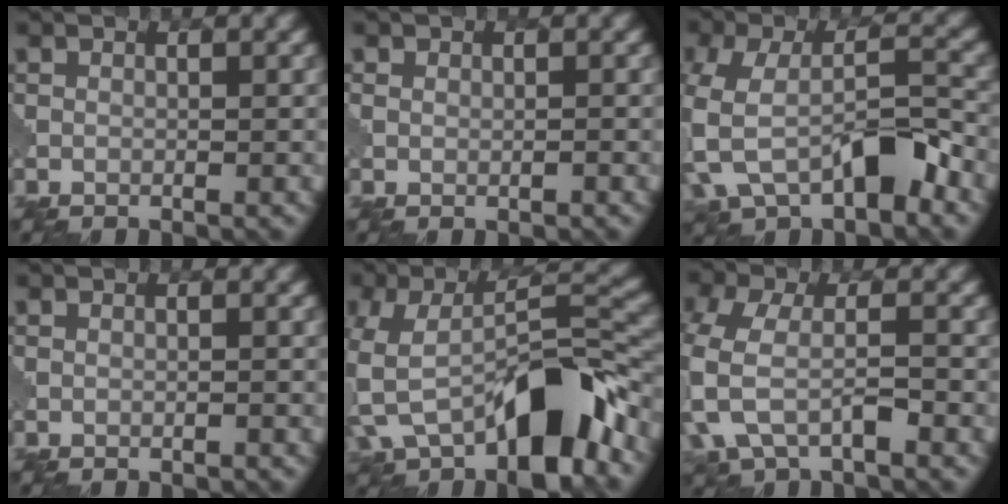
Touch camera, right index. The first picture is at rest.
{"total": 1.2, "force": [0.4, 1.1, 0.5], "torque": [-0.004, -0.002, 0.003]}
{"total": 8.4, "force": [-3.6, 4.2, 6.3], "torque": [-0.139, -0.006, -0.069]}
{"total": 0.0}
{"total": 10.7, "force": [-5.0, 4.7, 8.2], "torque": [-0.147, 0.006, -0.092]}
{"total": 5.7, "force": [-2.3, 2.9, 4.3], "torque": [-0.112, -0.006, -0.053]}